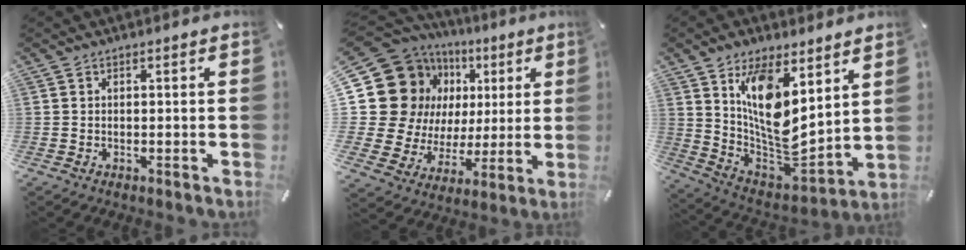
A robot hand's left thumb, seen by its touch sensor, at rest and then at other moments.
{"total": 23.2, "force": [6.9, 18.9, 11.4], "torque": [-0.216, -0.047, 0.157]}
{"total": 14.2, "force": [7.1, 7.5, 9.8], "torque": [-0.192, -0.063, 0.132]}